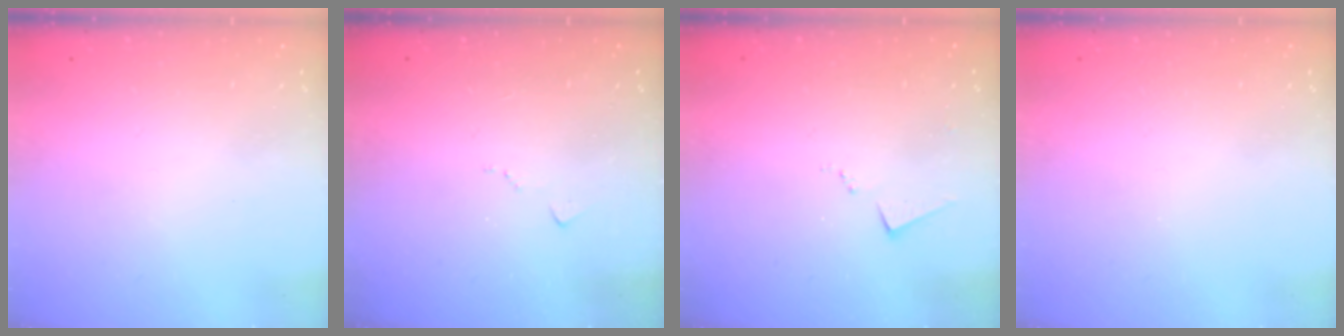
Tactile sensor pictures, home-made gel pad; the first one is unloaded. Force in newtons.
{"total": 6.2, "press": 6.1, "slide": 0.8}
{"total": 6.5, "press": 6.5, "slide": 0.5}
{"total": 0.0}